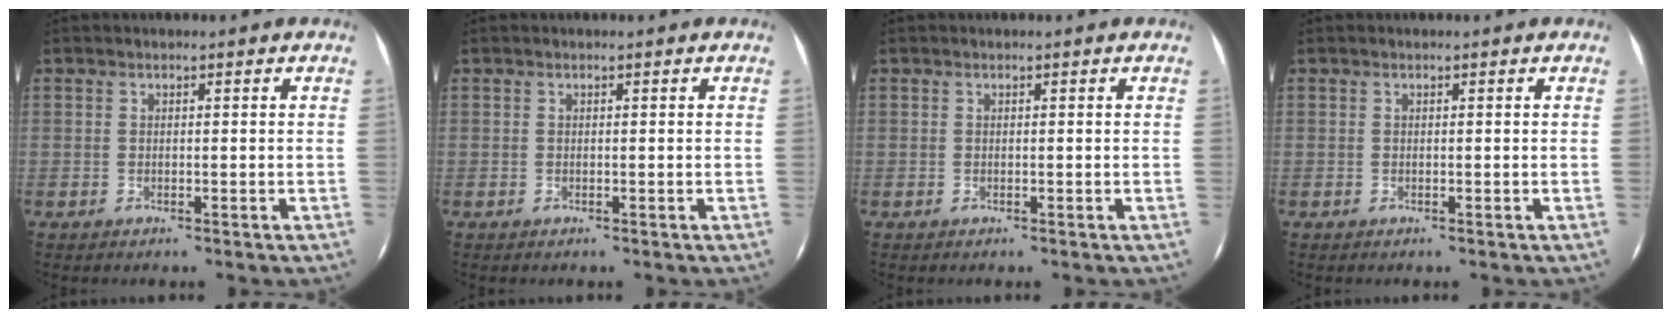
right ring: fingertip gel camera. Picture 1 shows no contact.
{"total": 0.0}
{"total": 0.0}
{"total": 0.0}